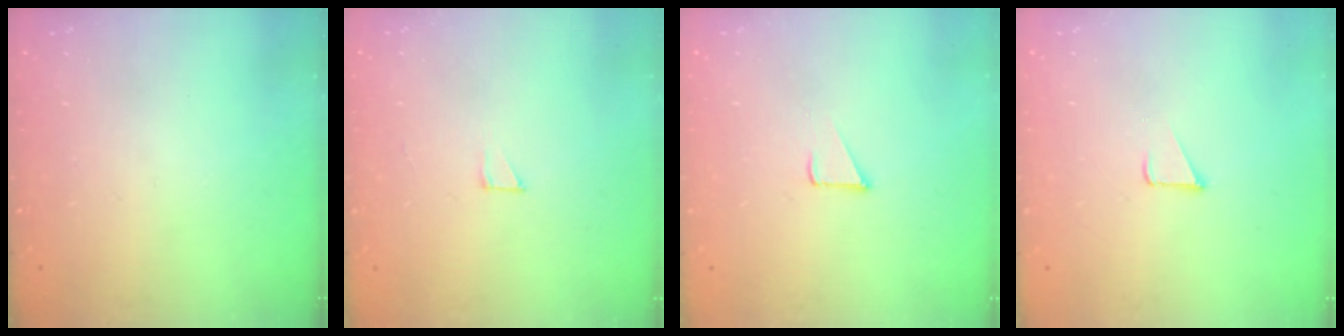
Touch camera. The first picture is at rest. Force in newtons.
{"total": 1.9, "press": 1.9, "slide": 0.1}
{"total": 2.8, "press": 2.8, "slide": 0.2}
{"total": 1.7, "press": 1.7, "slide": 0.1}